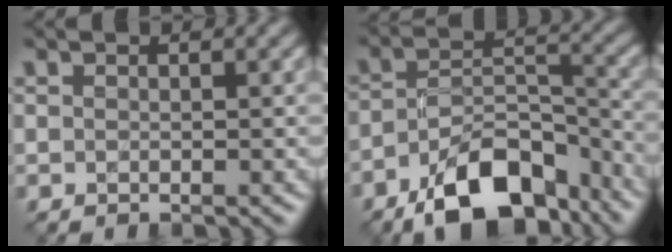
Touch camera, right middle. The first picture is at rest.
{"total": 11.0, "force": [-7.4, 4.9, 6.4], "torque": [-0.101, 0.002, -0.128]}